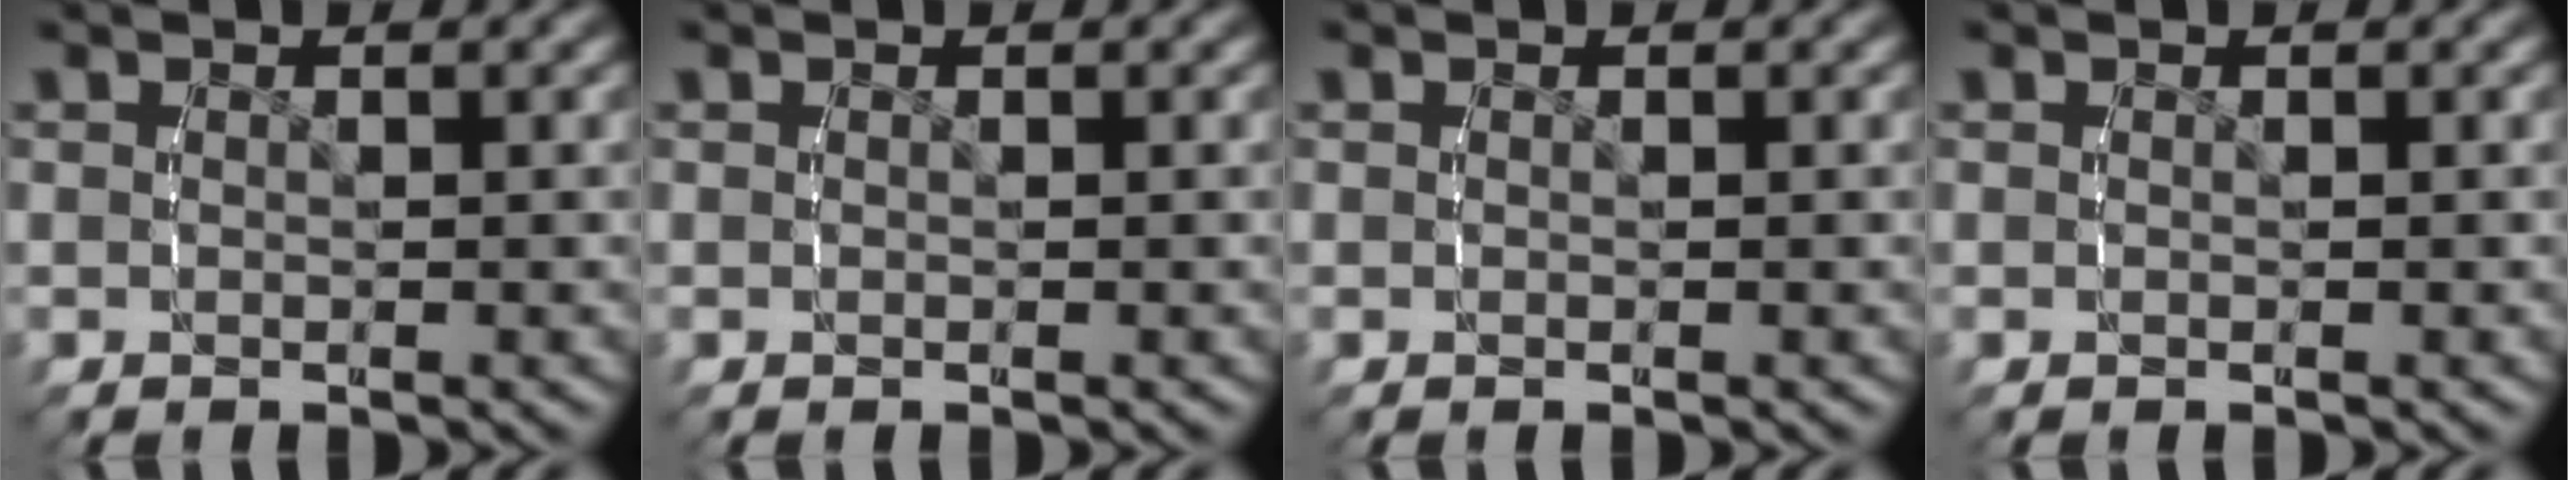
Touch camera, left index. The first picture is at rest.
{"total": 0.0}
{"total": 0.0}
{"total": 0.0}